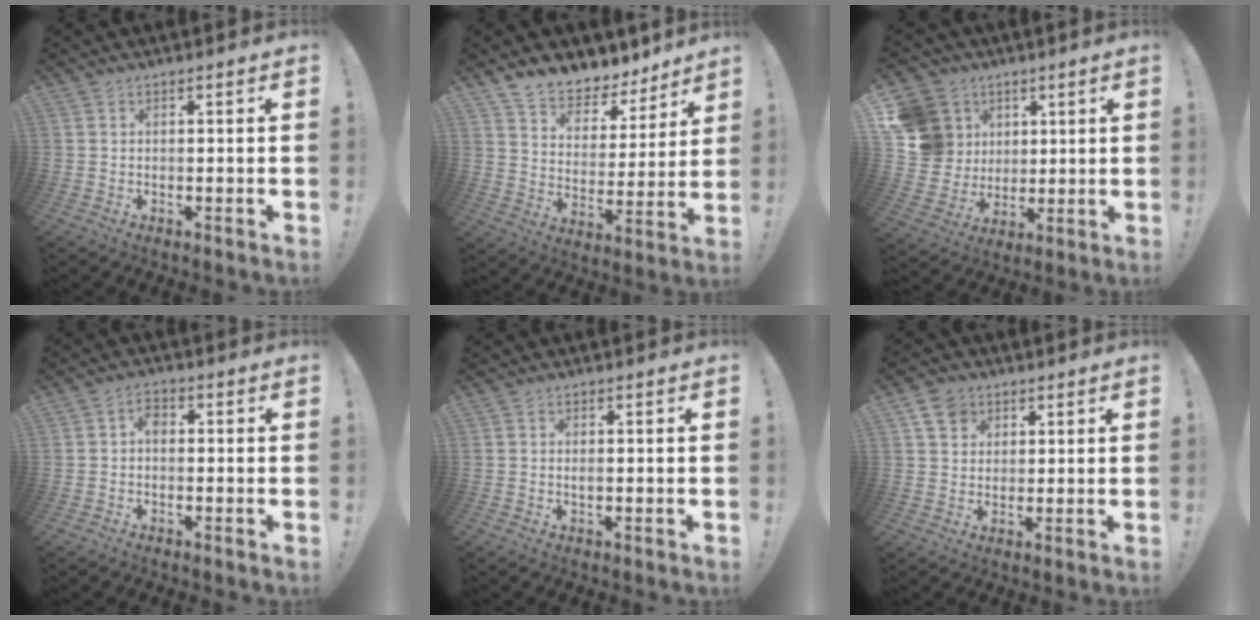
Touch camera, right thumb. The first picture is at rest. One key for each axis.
{"total": 8.8, "fx": 7.9, "fy": 3.5, "fz": 1.8, "tx": -0.042, "ty": -0.073, "tz": 0.147}
{"total": 15.1, "fx": 4.2, "fy": 13.7, "fz": 4.7, "tx": -0.083, "ty": -0.009, "tz": 0.108}
{"total": 3.1, "fx": -0.6, "fy": 2.0, "fz": 2.2, "tx": -0.034, "ty": 0.008, "tz": -0.014}
{"total": 0.8, "fx": -0.1, "fy": 0.2, "fz": 0.8, "tx": -0.007, "ty": -0.002, "tz": -0.004}
{"total": 6.7, "fx": 3.5, "fy": 5.3, "fz": 2.1, "tx": -0.029, "ty": -0.014, "tz": 0.068}